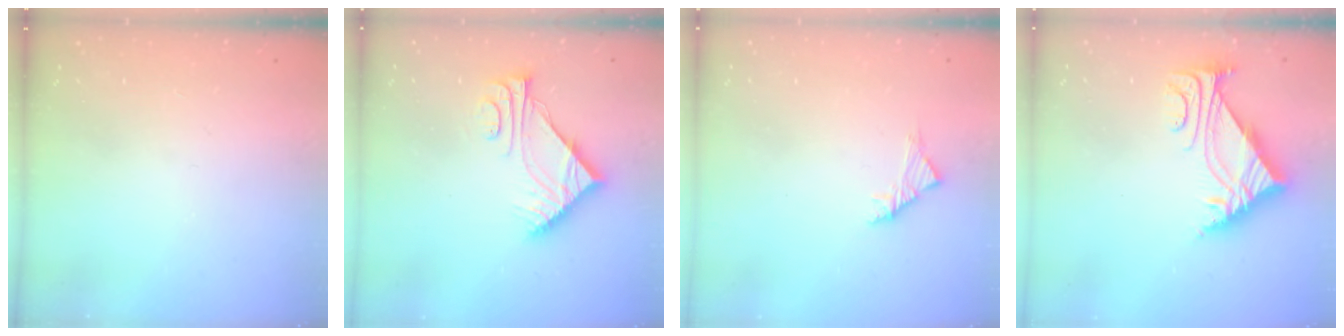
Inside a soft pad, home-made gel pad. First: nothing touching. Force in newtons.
{"total": 8.7, "press": 8.7, "slide": 0.1}
{"total": 2.8, "press": 2.6, "slide": 0.8}
{"total": 7.5, "press": 7.5, "slide": 0.4}